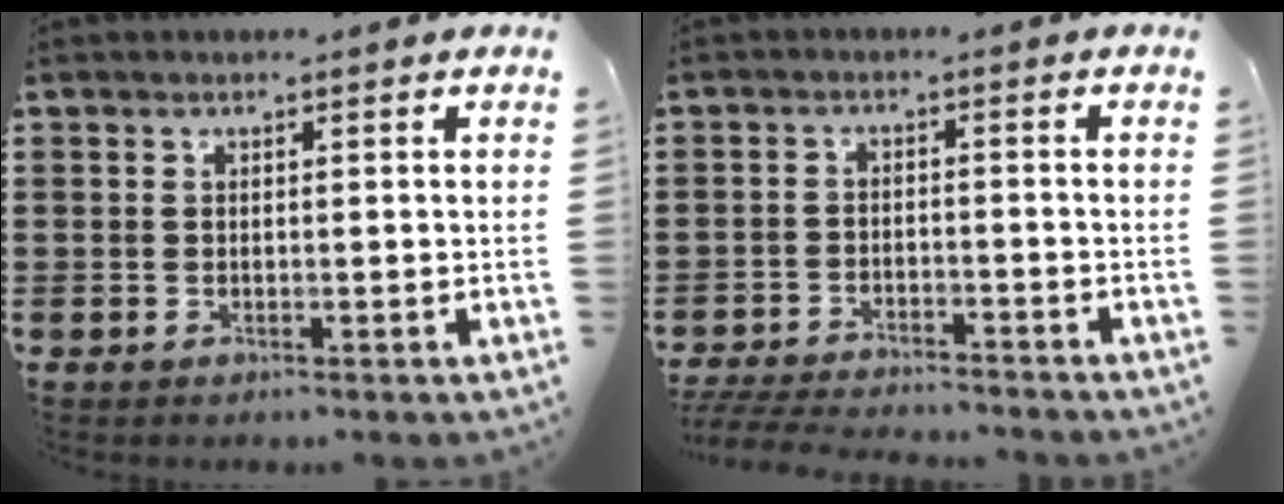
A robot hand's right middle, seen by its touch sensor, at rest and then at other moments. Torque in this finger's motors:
{"motor_torque": [1.11, -1.02, 0.12, 0.12]}